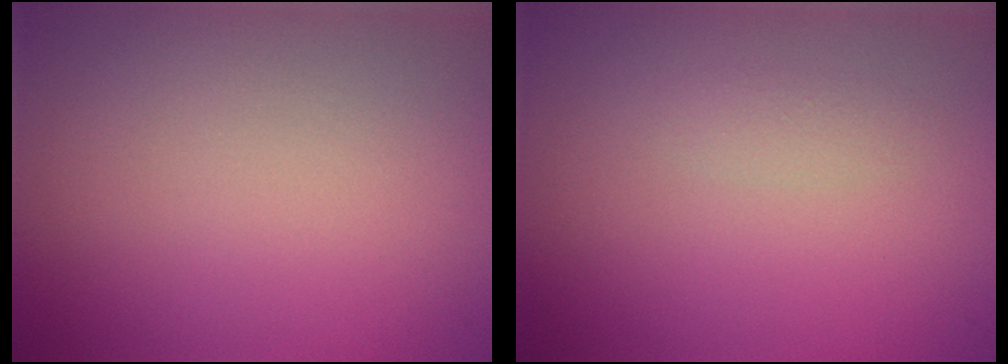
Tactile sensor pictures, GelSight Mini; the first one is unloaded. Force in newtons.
{"total": 0.8, "press": 0.8, "slide": 0.0}